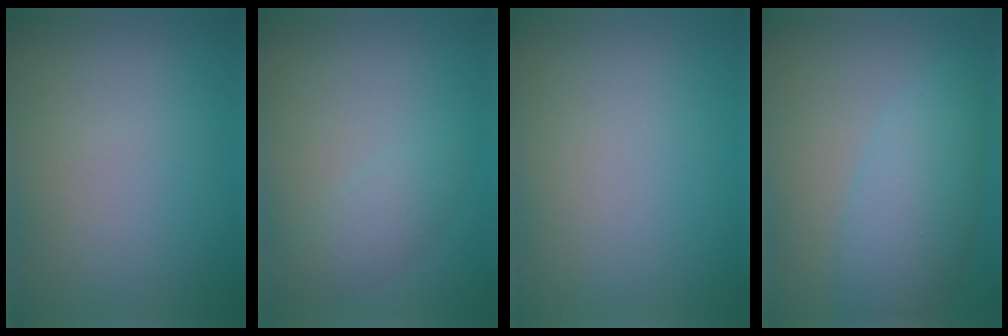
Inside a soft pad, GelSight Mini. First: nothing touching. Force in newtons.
{"total": 2.0, "press": 2.0, "slide": 0.1}
{"total": 0.0}
{"total": 5.4, "press": 5.4, "slide": 0.2}